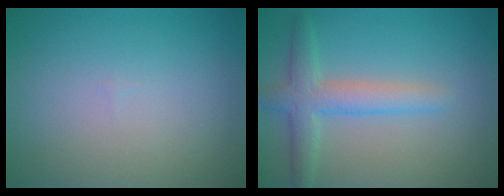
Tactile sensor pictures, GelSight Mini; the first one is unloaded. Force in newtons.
{"total": 3.8, "press": 3.8, "slide": 0.1}